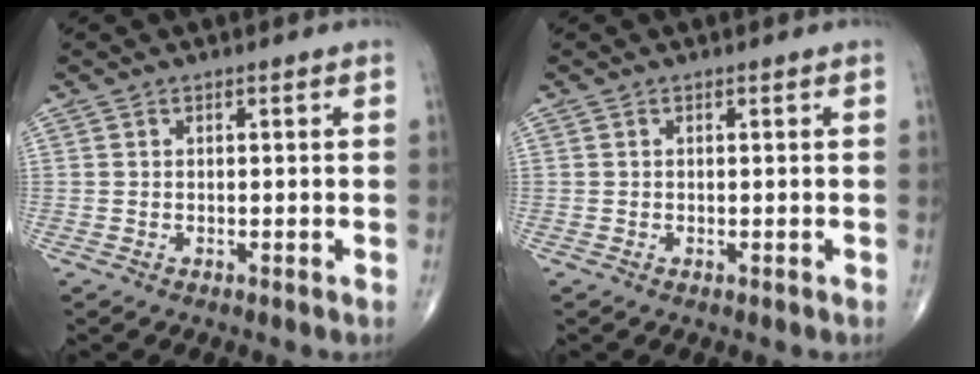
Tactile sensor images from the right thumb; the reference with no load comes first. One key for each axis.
{"total": 0.0}